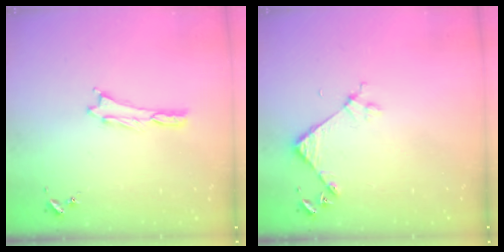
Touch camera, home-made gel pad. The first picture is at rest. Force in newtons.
{"total": 4.2, "press": 4.2, "slide": 0.3}